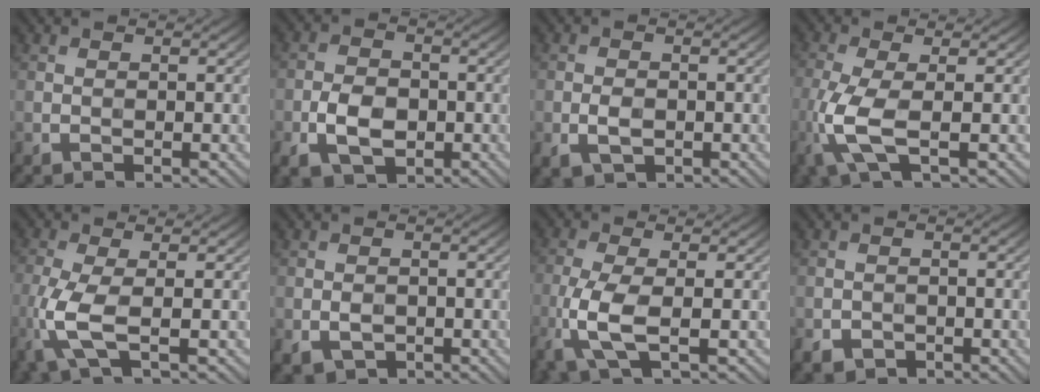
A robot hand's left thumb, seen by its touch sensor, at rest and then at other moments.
{"total": 6.0, "force": [-2.2, 3.9, 4.1], "torque": [-0.084, -0.008, -0.045]}
{"total": 3.0, "force": [-1.0, 1.9, 2.1], "torque": [-0.045, -0.008, -0.019]}
{"total": 6.1, "force": [-1.7, 1.8, 5.6], "torque": [-0.141, -0.003, -0.045]}
{"total": 5.5, "force": [-1.5, 1.5, 5.1], "torque": [-0.128, -0.002, -0.039]}
{"total": 2.6, "force": [-0.8, 1.9, 1.5], "torque": [-0.031, -0.010, -0.015]}
{"total": 6.3, "force": [-1.9, 2.1, 5.7], "torque": [-0.136, -0.001, -0.046]}
{"total": 2.2, "force": [-1.2, 1.6, 0.8], "torque": [-0.015, -0.009, -0.023]}